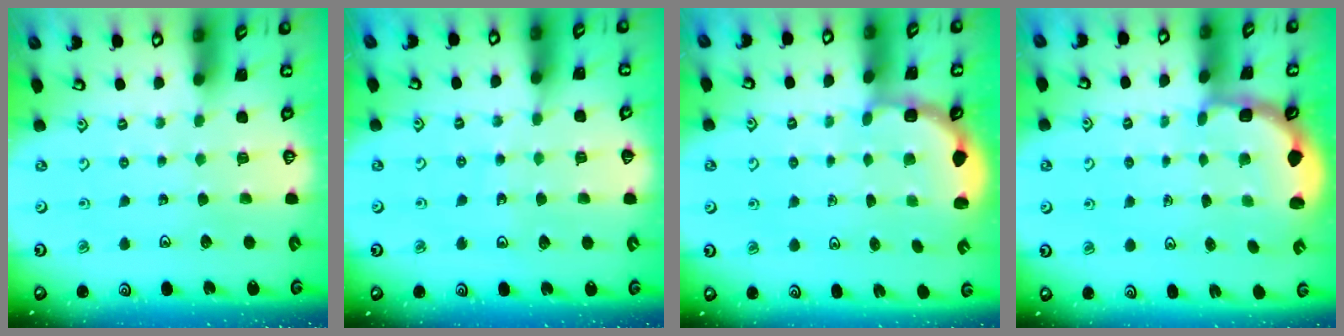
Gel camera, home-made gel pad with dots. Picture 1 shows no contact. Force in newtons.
{"total": 6.6, "press": 6.2, "slide": 2.2}
{"total": 3.0, "press": 2.3, "slide": 1.8}
{"total": 2.7, "press": 2.1, "slide": 1.7}